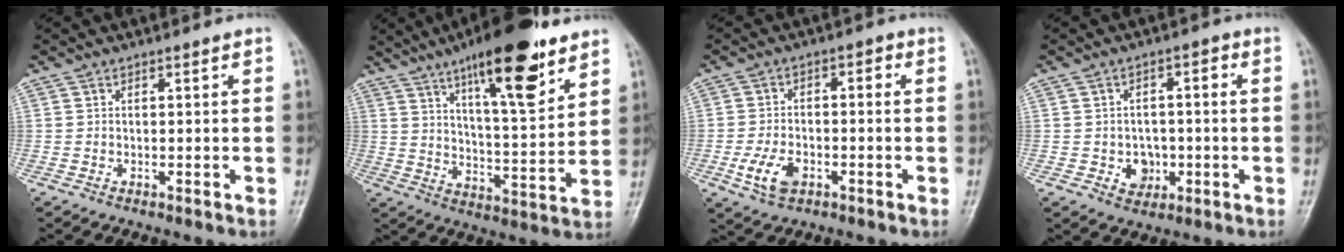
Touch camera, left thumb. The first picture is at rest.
{"total": 19.1, "force": [11.6, 5.2, 14.2], "torque": [-0.191, -0.056, 0.187]}
{"total": 7.5, "force": [-2.6, 4.8, 5.2], "torque": [-0.087, 0.019, -0.045]}
{"total": 5.9, "force": [-1.3, 4.9, 2.9], "torque": [-0.009, 0.014, -0.017]}